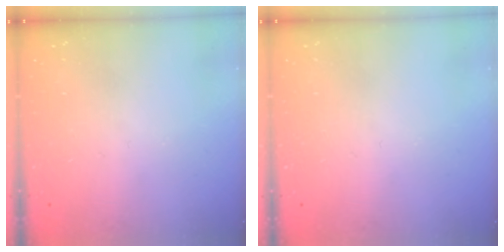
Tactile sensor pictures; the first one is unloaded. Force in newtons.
{"total": 0.0}